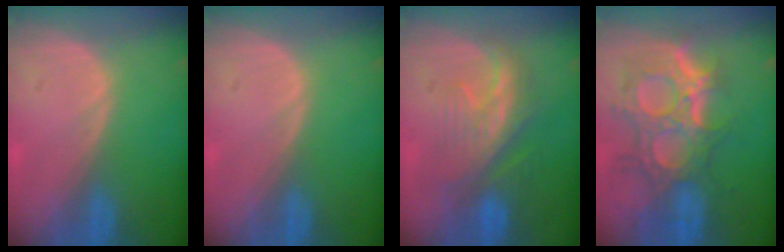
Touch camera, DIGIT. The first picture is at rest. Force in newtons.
{"total": 0.0}
{"total": 8.3, "press": 8.1, "slide": 1.9}
{"total": 11.9, "press": 10.7, "slide": 5.3}